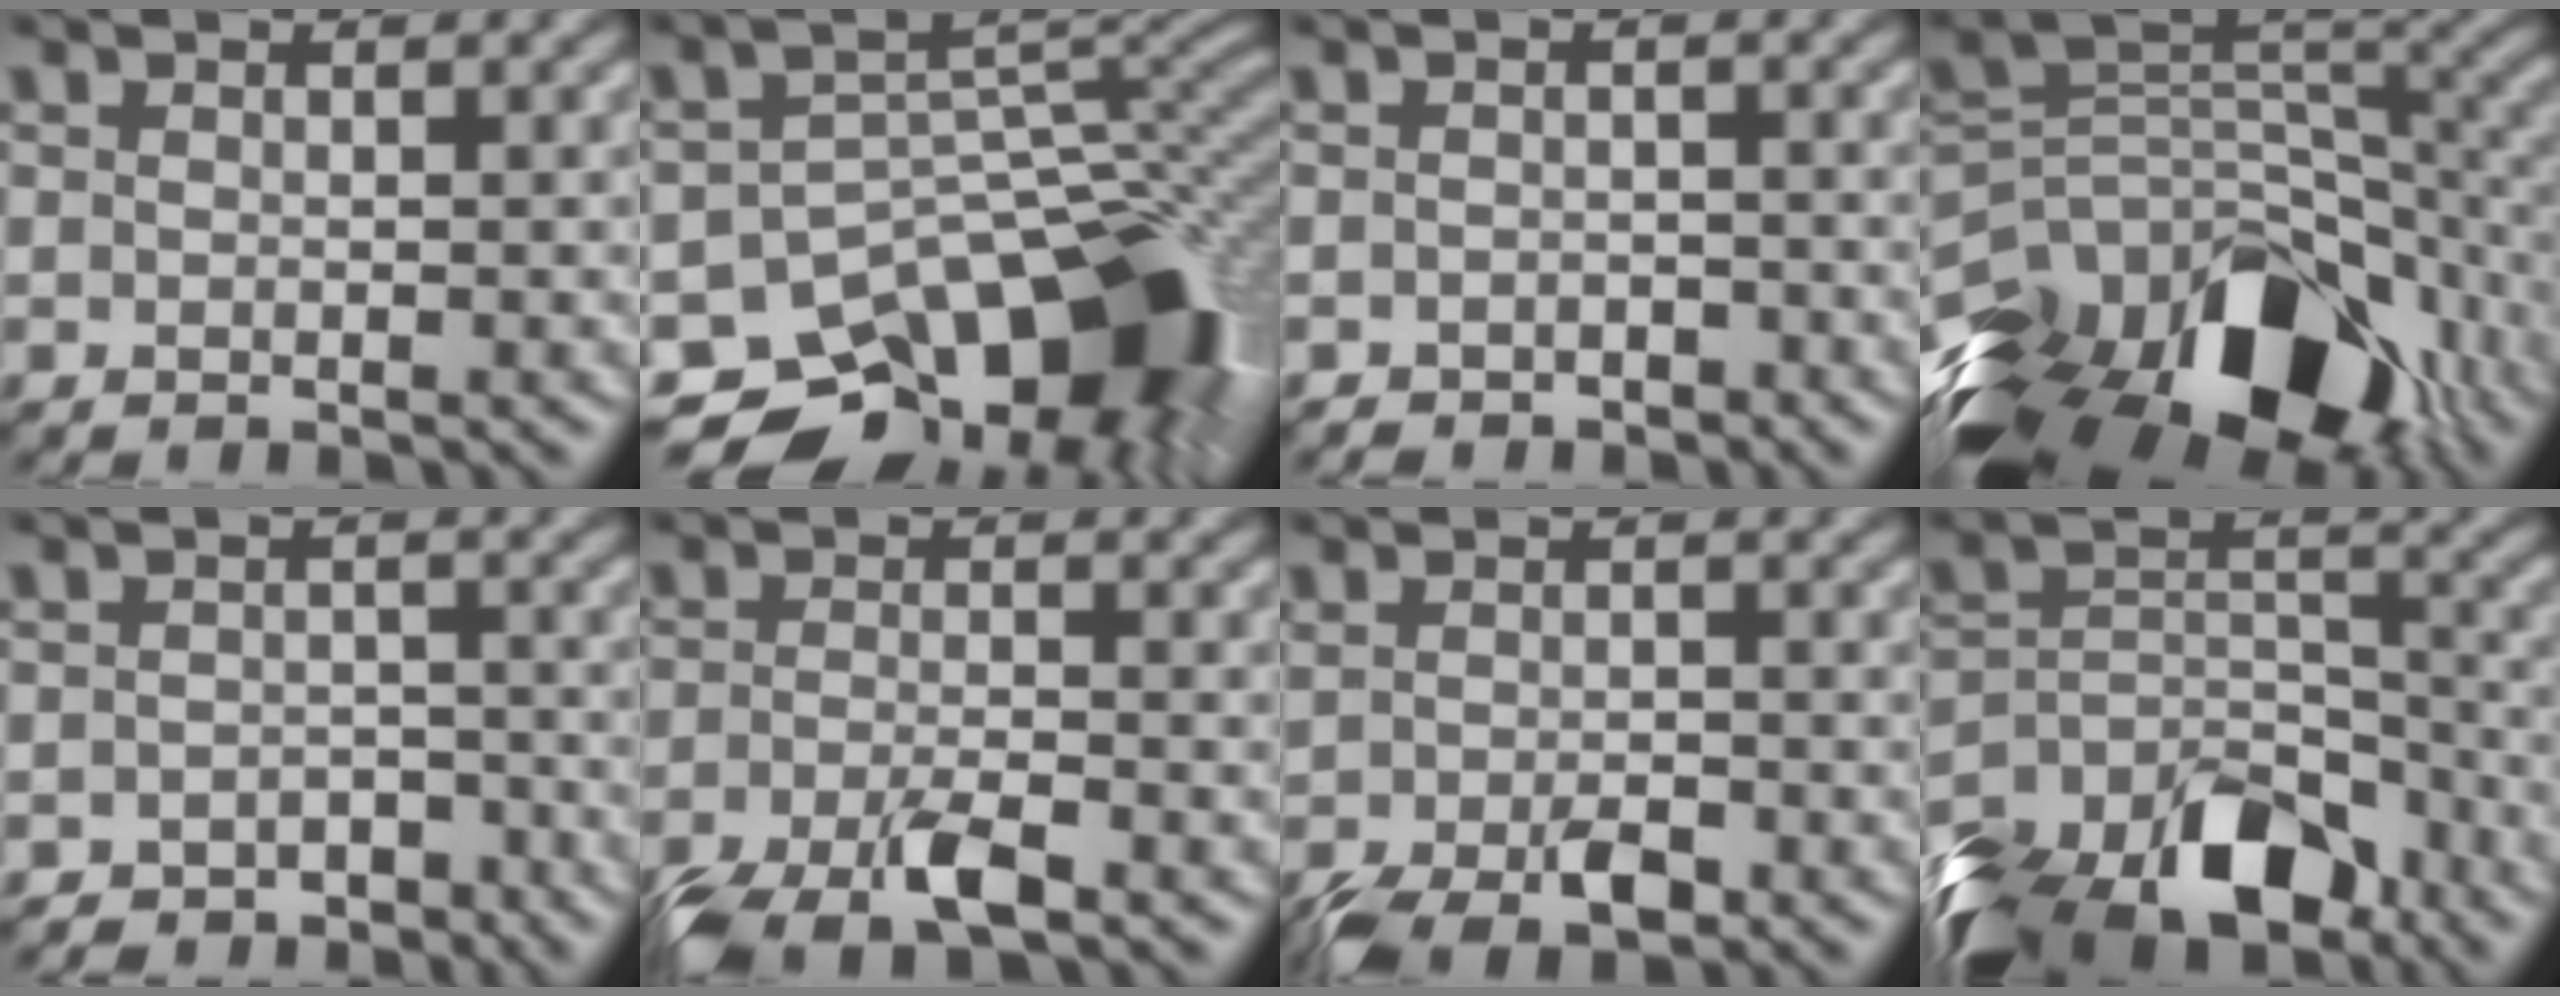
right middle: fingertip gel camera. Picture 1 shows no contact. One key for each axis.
{"total": 12.9, "fx": -8.9, "fy": 7.0, "fz": 6.1, "tx": -0.083, "ty": -0.002, "tz": -0.133}
{"total": 1.1, "fx": -1.0, "fy": 0.5, "fz": 0.1, "tx": -0.002, "ty": -0.002, "tz": -0.016}
{"total": 16.4, "fx": -11.0, "fy": 8.8, "fz": 8.4, "tx": -0.191, "ty": 0.002, "tz": -0.170}
{"total": 2.2, "fx": -1.8, "fy": 1.1, "fz": 0.4, "tx": -0.002, "ty": 0.004, "tz": -0.028}
{"total": 5.6, "fx": -4.0, "fy": 1.5, "fz": 3.6, "tx": -0.072, "ty": -0.009, "tz": -0.080}
{"total": 4.8, "fx": -3.0, "fy": 2.0, "fz": 3.1, "tx": -0.064, "ty": -0.008, "tz": -0.052}
{"total": 13.6, "fx": -11.4, "fy": 5.7, "fz": 4.6, "tx": -0.084, "ty": 0.001, "tz": -0.190}